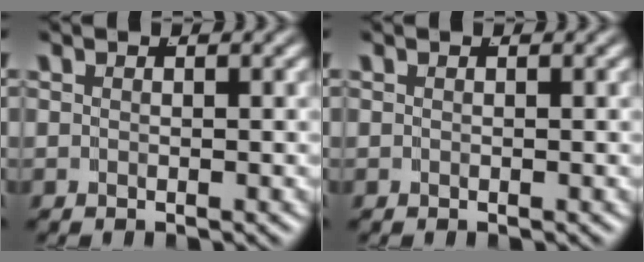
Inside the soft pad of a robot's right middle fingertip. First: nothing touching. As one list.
[{"total": 0.0}]